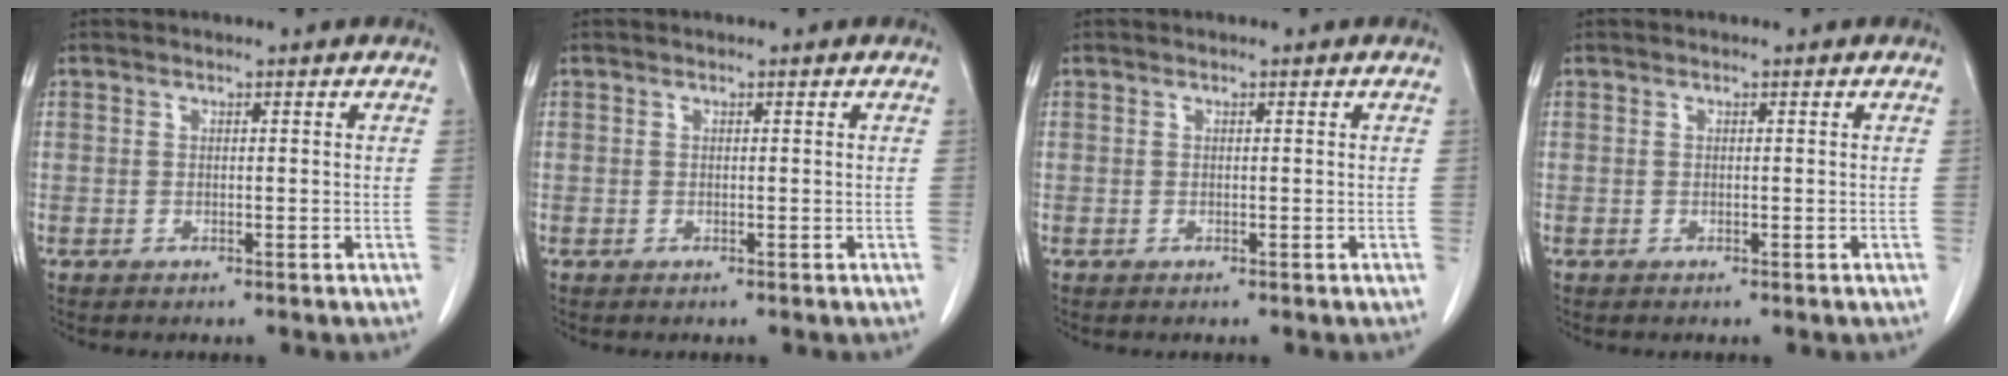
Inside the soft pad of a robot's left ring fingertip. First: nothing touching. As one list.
[{"total": 0.0}, {"total": 0.0}, {"total": 0.0}]